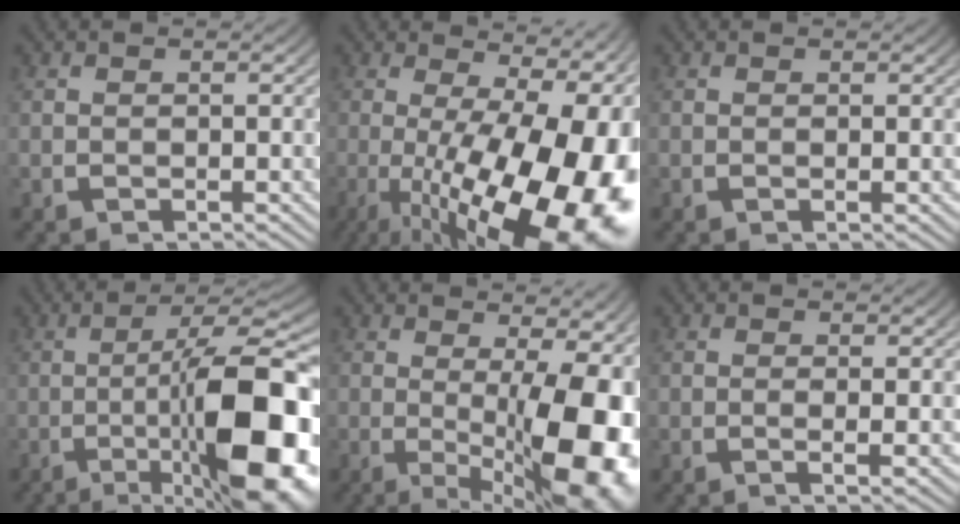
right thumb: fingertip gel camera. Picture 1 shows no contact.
{"total": 21.2, "force": [-3.9, 11.6, 17.3], "torque": [-0.271, -0.064, -0.022]}
{"total": 0.5, "force": [0.2, 0.0, 0.5], "torque": [-0.007, 0.001, -0.001]}
{"total": 16.5, "force": [-4.5, 6.3, 14.6], "torque": [-0.225, -0.029, -0.049]}
{"total": 13.7, "force": [-2.3, 6.4, 11.9], "torque": [-0.163, -0.045, -0.015]}
{"total": 1.4, "force": [0.0, 0.0, 1.4], "torque": [-0.026, -0.002, -0.007]}